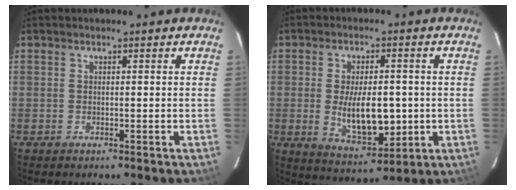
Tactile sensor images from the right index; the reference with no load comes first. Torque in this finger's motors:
{"motor_torque": [0.83, -0.56, 0.61, 0.09]}